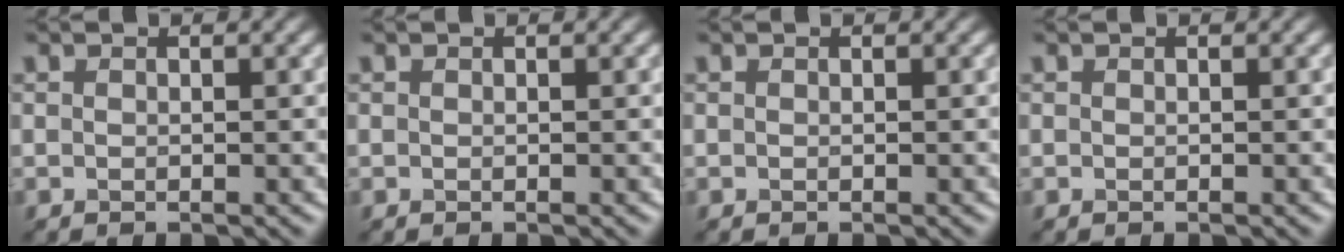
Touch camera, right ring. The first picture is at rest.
{"total": 0.0}
{"total": 0.0}
{"total": 0.0}